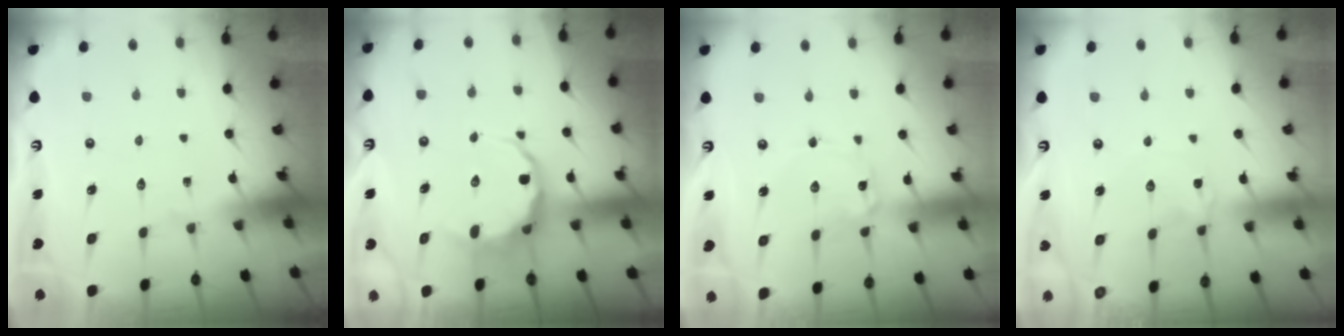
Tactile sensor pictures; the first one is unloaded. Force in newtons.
{"total": 6.2, "press": 6.0, "slide": 1.5}
{"total": 1.2, "press": 1.2, "slide": 0.1}
{"total": 2.4, "press": 2.4, "slide": 0.4}